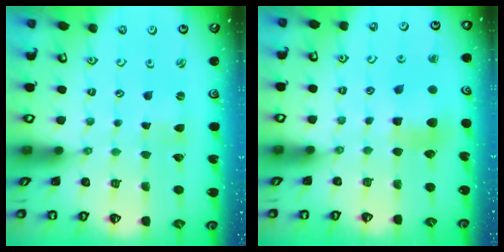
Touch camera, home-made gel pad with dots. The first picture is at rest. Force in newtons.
{"total": 6.5, "press": 6.5, "slide": 0.6}